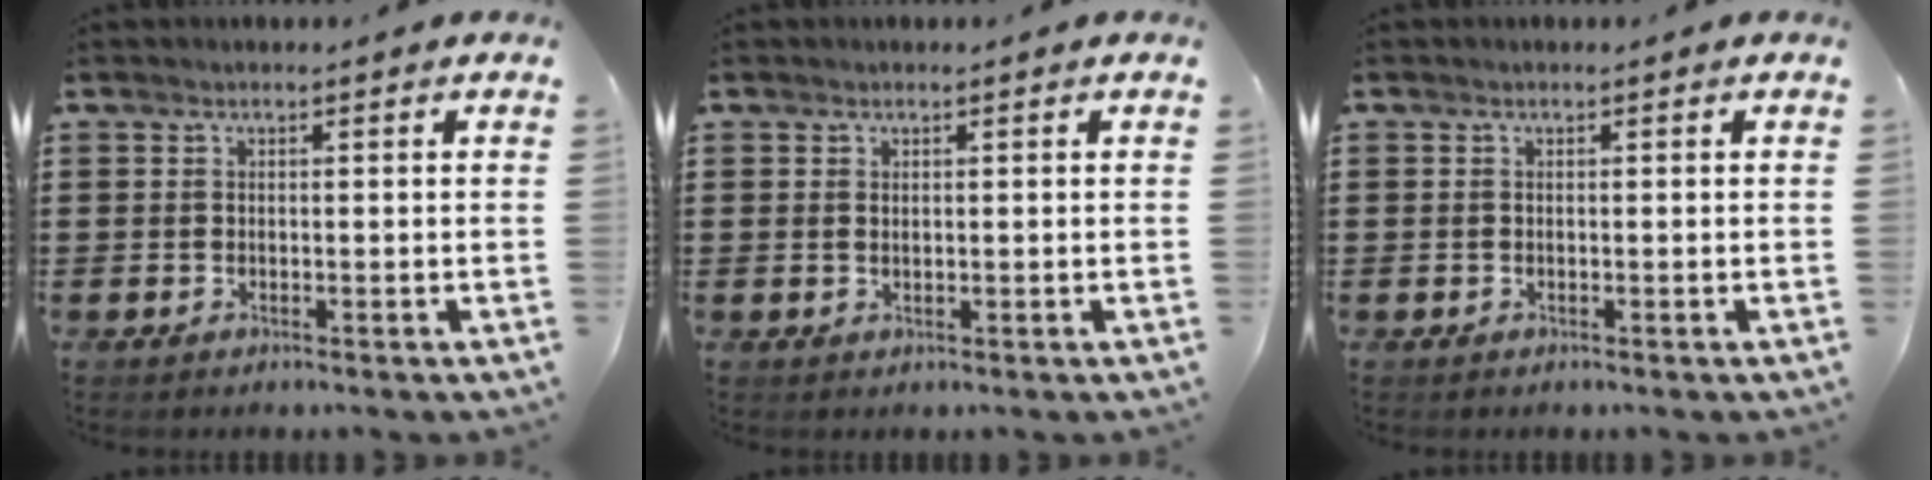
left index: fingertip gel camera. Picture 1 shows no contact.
{"total": 0.6, "force": [0.3, 0.3, 0.5], "torque": [-0.011, 0.002, 0.006]}
{"total": 0.0}